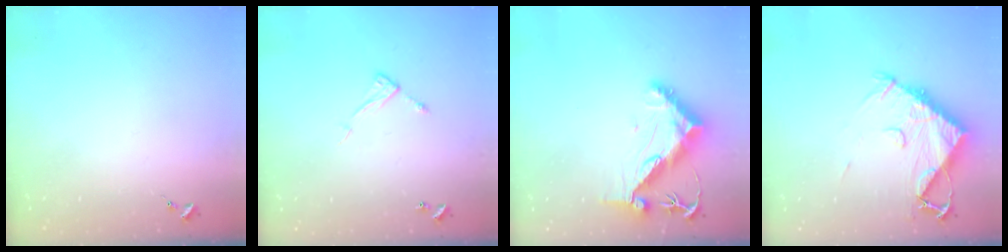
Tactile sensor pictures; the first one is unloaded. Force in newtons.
{"total": 6.5, "press": 6.5, "slide": 0.3}
{"total": 11.0, "press": 10.9, "slide": 1.0}
{"total": 10.6, "press": 10.5, "slide": 1.0}